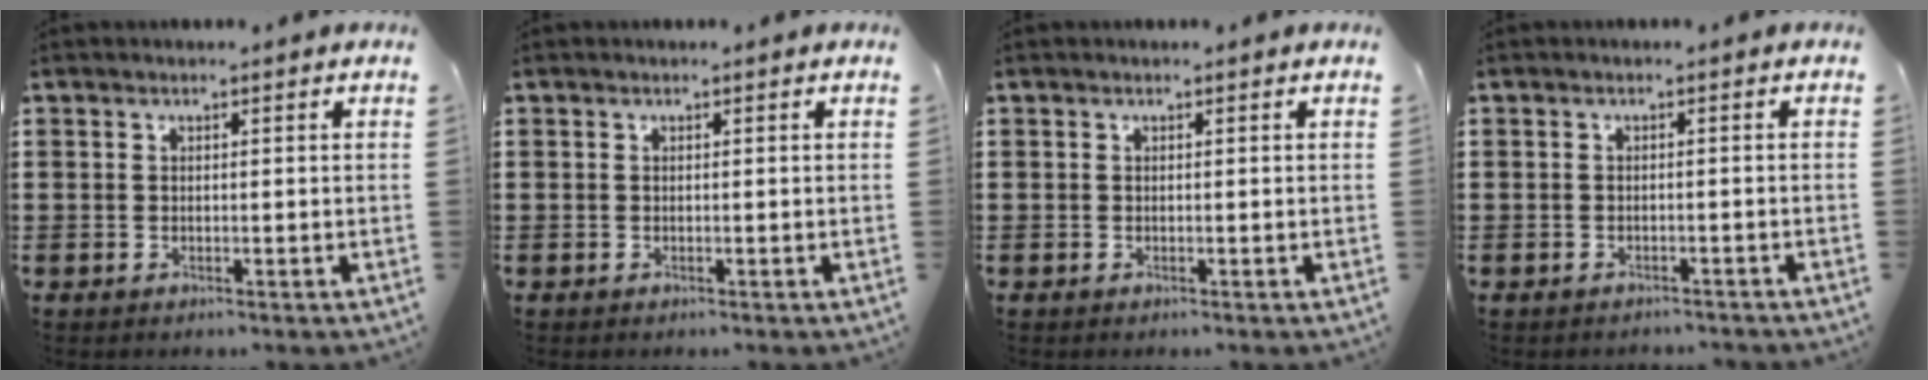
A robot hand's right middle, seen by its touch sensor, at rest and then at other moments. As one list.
[{"total": 0.0}, {"total": 0.0}, {"total": 0.9, "force": [-0.9, 0.1, 0.0], "torque": [-0.005, 0.000, -0.019]}]